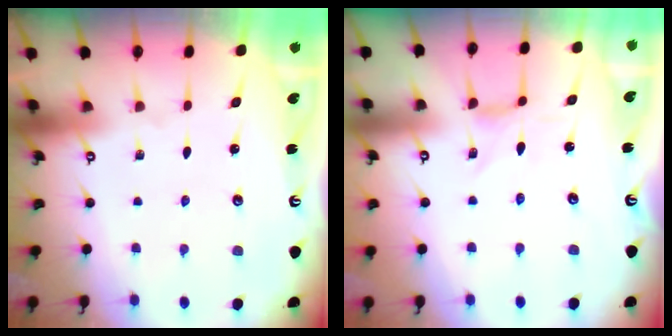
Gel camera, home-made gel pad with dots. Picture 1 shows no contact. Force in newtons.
{"total": 0.7, "press": 0.6, "slide": 0.1}